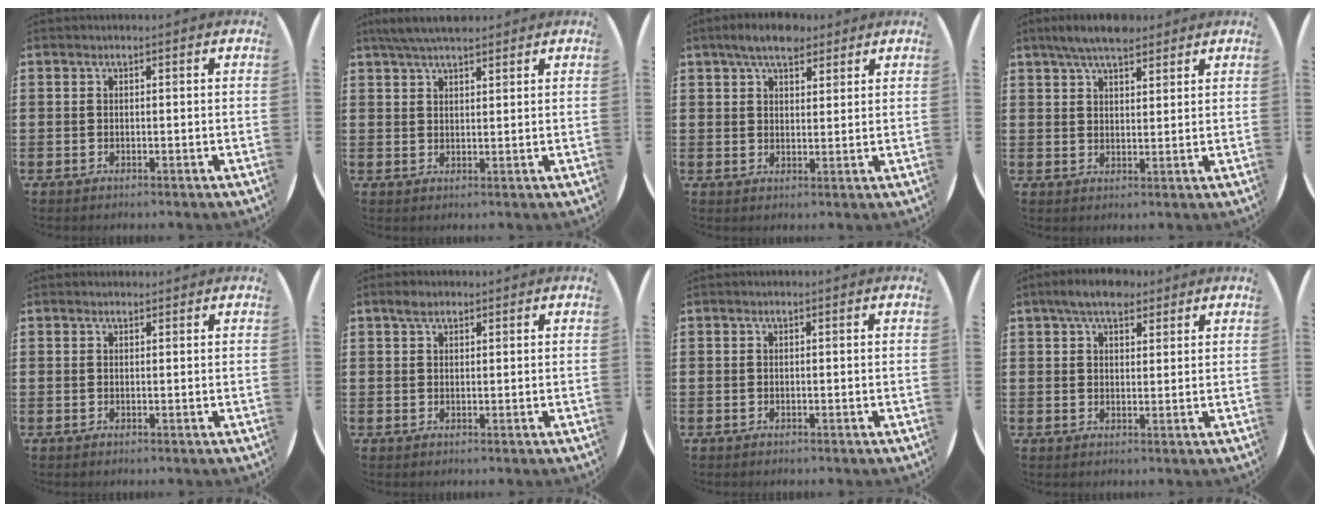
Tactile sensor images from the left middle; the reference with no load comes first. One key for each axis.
{"total": 4.5, "fx": 4.0, "fy": 0.9, "fz": 1.8, "tx": -0.045, "ty": -0.003, "tz": 0.073}
{"total": 5.1, "fx": 4.2, "fy": 2.0, "fz": 2.3, "tx": -0.038, "ty": -0.005, "tz": 0.073}
{"total": 5.5, "fx": 4.7, "fy": 1.5, "fz": 2.4, "tx": -0.048, "ty": -0.008, "tz": 0.083}
{"total": 0.6, "fx": 0.5, "fy": 0.2, "fz": -0.1, "tx": 0.010, "ty": 0.001, "tz": 0.008}
{"total": 2.0, "fx": 1.5, "fy": 1.0, "fz": 0.8, "tx": -0.009, "ty": 0.003, "tz": 0.026}
{"total": 0.0}
{"total": 4.6, "fx": 3.6, "fy": 2.0, "fz": 2.1, "tx": -0.032, "ty": -0.002, "tz": 0.062}